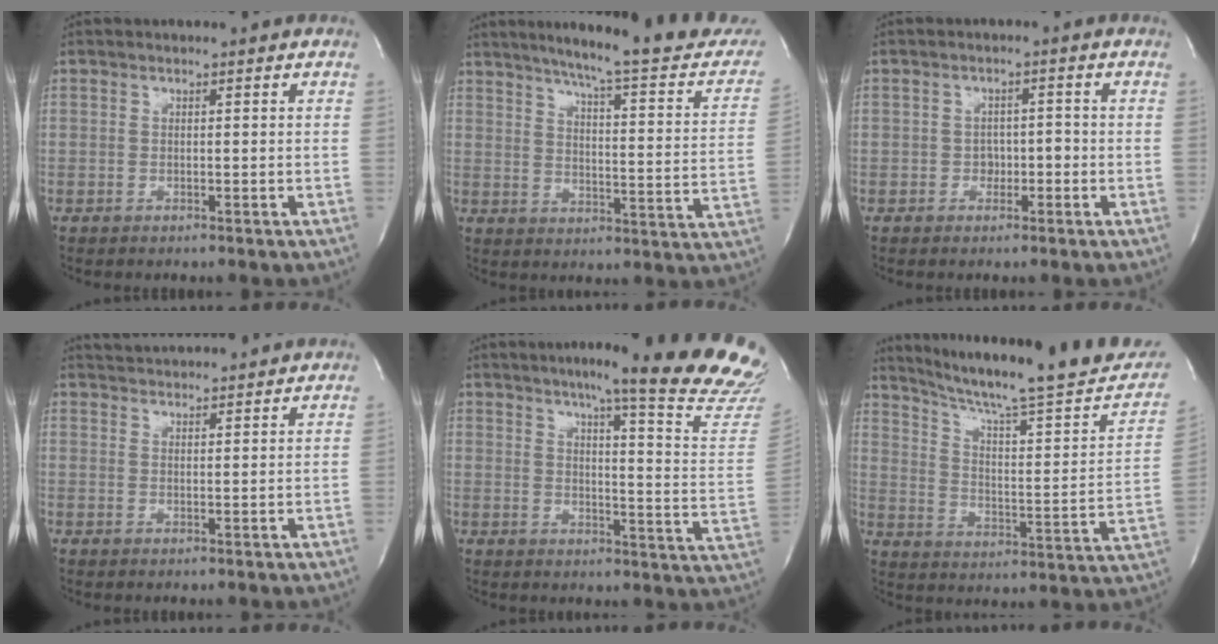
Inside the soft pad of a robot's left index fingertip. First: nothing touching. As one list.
[{"total": 21.6, "force": [18.6, 1.6, 11.0], "torque": [-0.149, -0.043, 0.230]}, {"total": 2.1, "force": [-0.8, 1.6, 1.1], "torque": [-0.009, 0.008, -0.012]}, {"total": 8.9, "force": [8.6, 0.3, 1.9], "torque": [-0.038, 0.028, 0.121]}, {"total": 22.4, "force": [18.2, 0.0, 13.1], "torque": [-0.168, -0.082, 0.214]}, {"total": 25.6, "force": [22.1, 1.9, 12.8], "torque": [-0.193, -0.049, 0.298]}]